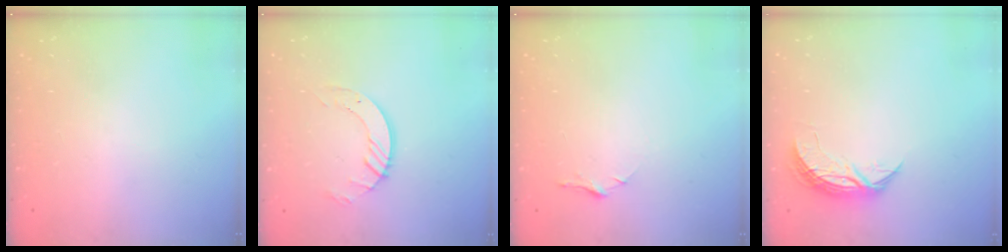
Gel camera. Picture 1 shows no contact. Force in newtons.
{"total": 7.0, "press": 7.0, "slide": 0.6}
{"total": 5.7, "press": 5.6, "slide": 0.6}
{"total": 7.1, "press": 7.1, "slide": 0.4}